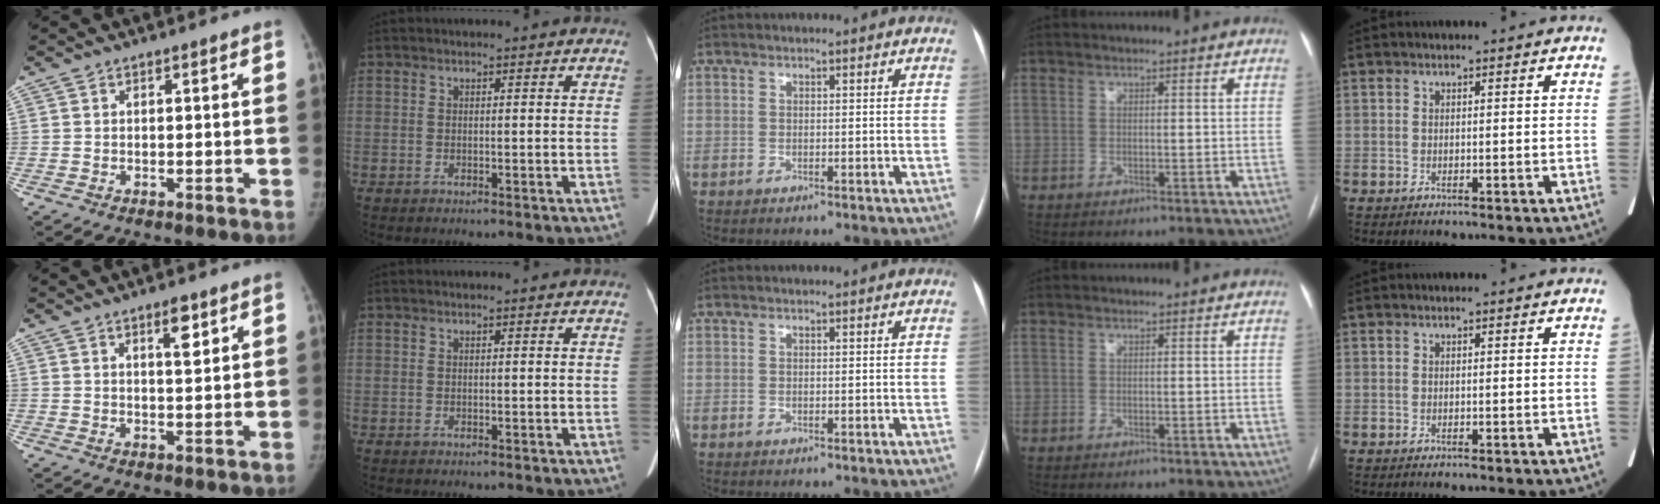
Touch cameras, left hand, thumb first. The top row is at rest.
{"thumb": {"total": 4.0, "force": [2.2, 1.2, 3.1], "torque": [-0.039, -0.014, 0.035]}}